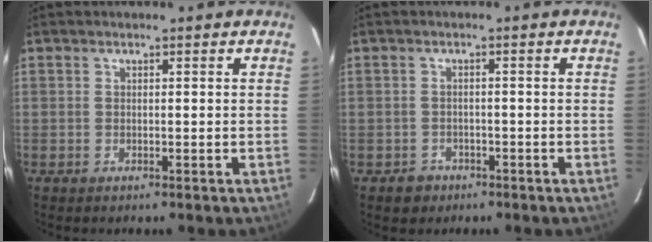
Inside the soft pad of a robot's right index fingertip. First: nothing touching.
{"total": 2.7, "force": [-1.7, 2.1, 0.3], "torque": [-0.014, 0.003, -0.023]}